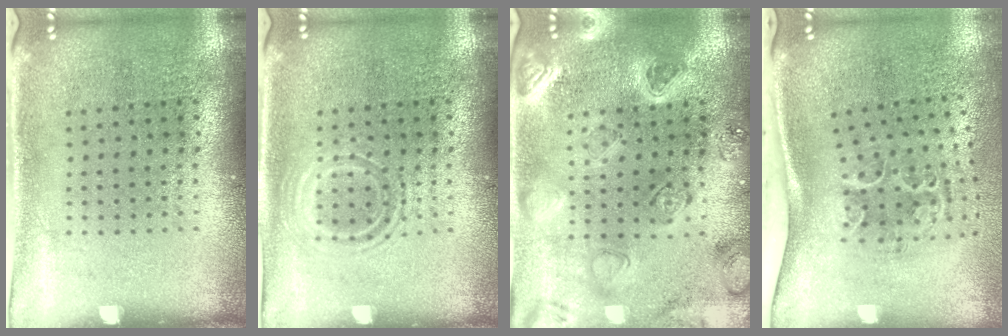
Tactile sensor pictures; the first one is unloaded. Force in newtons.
{"total": 1.1, "press": 1.0, "slide": 0.2}
{"total": 2.2, "press": 2.2, "slide": 0.4}
{"total": 1.6, "press": 1.3, "slide": 1.0}